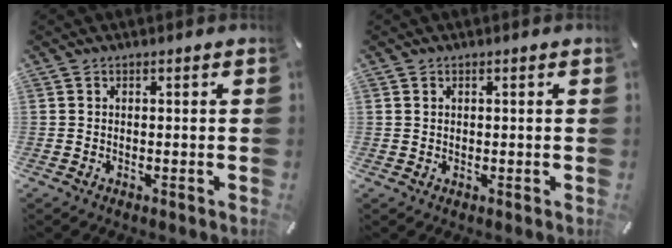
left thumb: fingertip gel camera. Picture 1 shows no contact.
{"total": 0.6, "force": [0.2, 0.4, 0.3], "torque": [-0.006, 0.002, 0.004]}